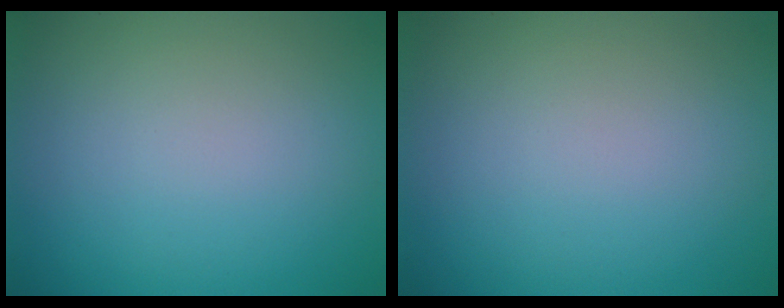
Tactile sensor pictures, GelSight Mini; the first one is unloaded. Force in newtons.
{"total": 0.0}